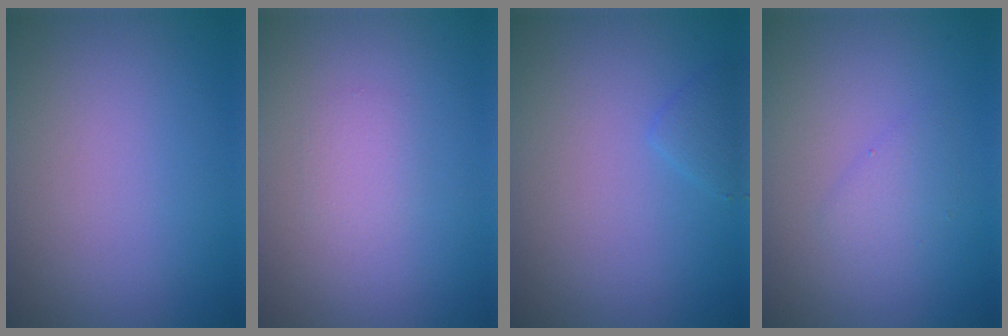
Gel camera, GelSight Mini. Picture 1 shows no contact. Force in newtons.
{"total": 1.2, "press": 1.2, "slide": 0.0}
{"total": 1.1, "press": 1.1, "slide": 0.1}
{"total": 1.4, "press": 1.4, "slide": 0.1}